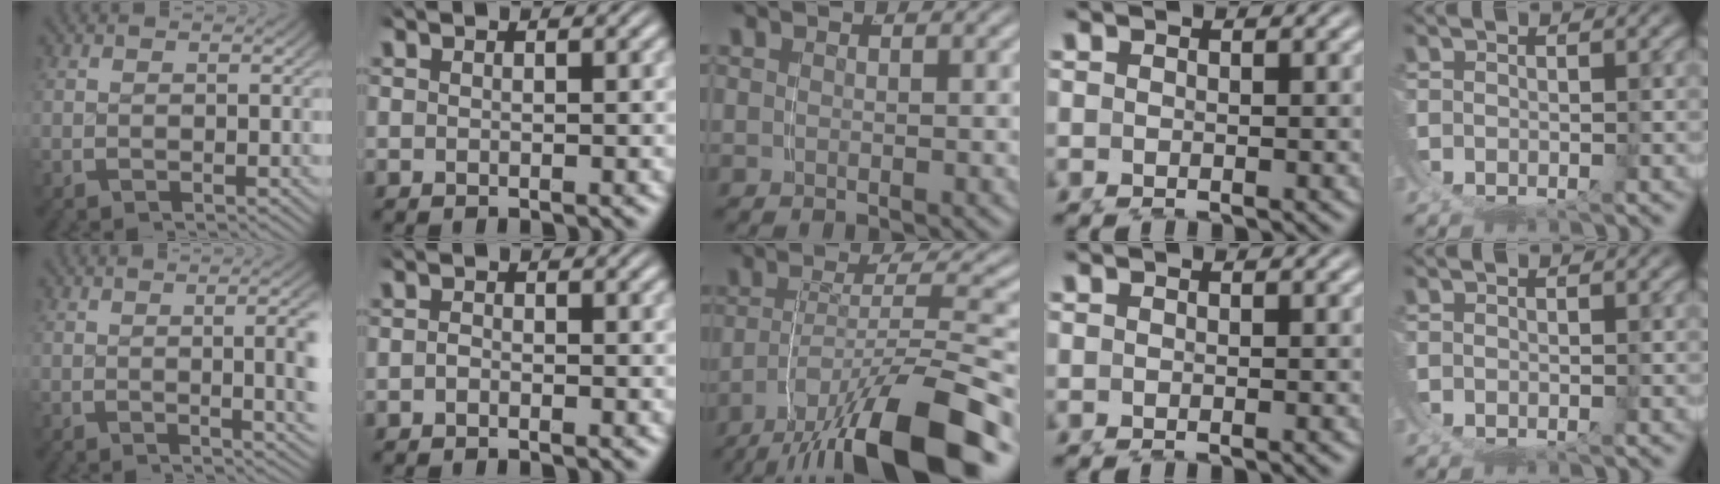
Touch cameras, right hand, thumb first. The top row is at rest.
{"thumb": {"total": 5.9, "force": [0.2, 2.0, 5.5], "torque": [-0.058, 0.006, 0.000]}, "index": {"total": 0.8, "force": [-0.7, 0.3, 0.2], "torque": [-0.009, -0.009, -0.011]}, "middle": {"total": 9.3, "force": [-5.5, 1.9, 7.3], "torque": [-0.109, -0.005, -0.079]}}